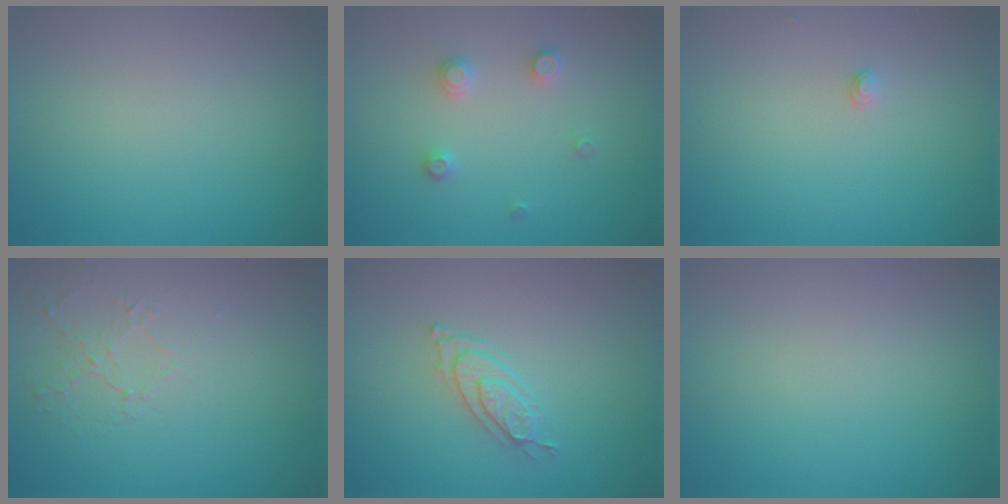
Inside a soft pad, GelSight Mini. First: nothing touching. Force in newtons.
{"total": 1.8, "press": 1.7, "slide": 0.3}
{"total": 0.8, "press": 0.8, "slide": 0.0}
{"total": 1.1, "press": 0.5, "slide": 1.0}
{"total": 2.3, "press": 2.0, "slide": 1.1}
{"total": 0.0}